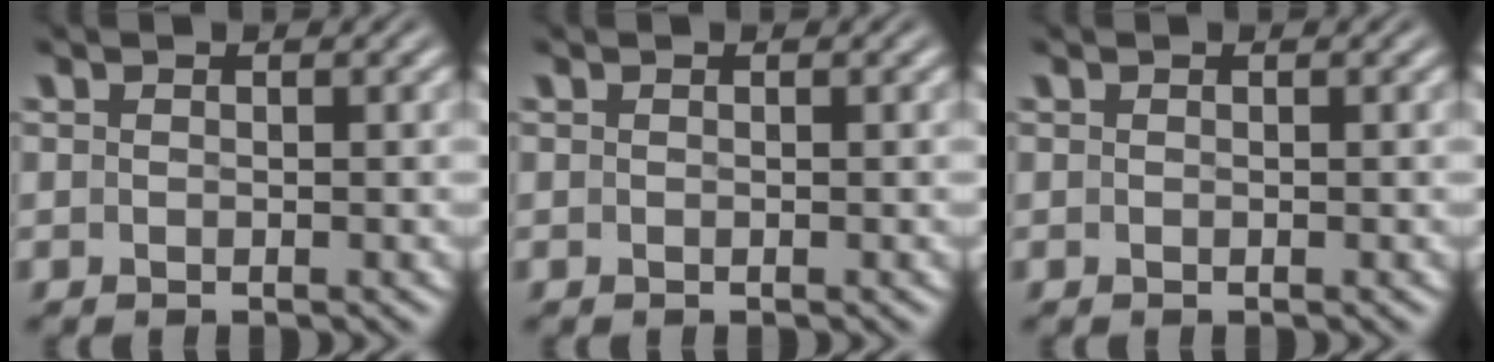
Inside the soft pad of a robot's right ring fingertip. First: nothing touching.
{"total": 0.0}
{"total": 0.0}